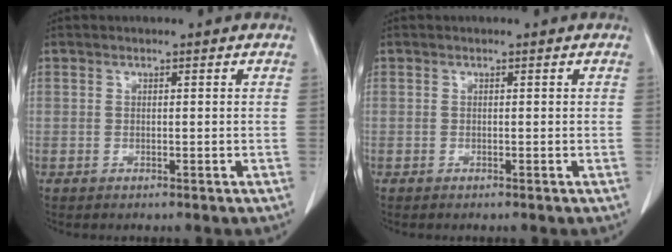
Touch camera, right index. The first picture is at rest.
{"total": 0.0}